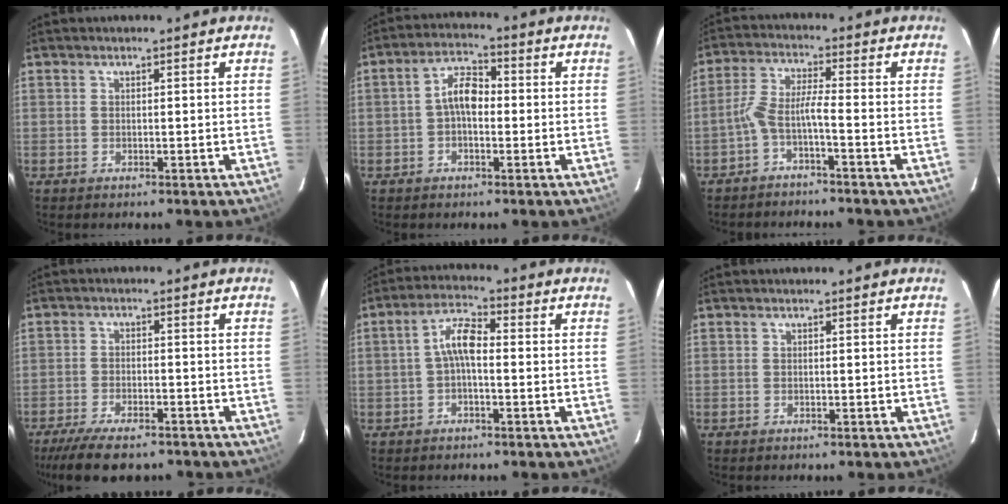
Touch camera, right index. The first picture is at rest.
{"total": 5.4, "force": [-0.6, 3.0, 4.4], "torque": [-0.083, 0.020, -0.012]}
{"total": 4.6, "force": [-2.7, -0.1, 3.7], "torque": [-0.093, 0.013, -0.051]}
{"total": 11.4, "force": [-9.1, 3.5, 5.8], "torque": [-0.136, -0.025, -0.150]}
{"total": 5.2, "force": [-0.7, 2.0, 4.8], "torque": [-0.098, 0.020, -0.015]}
{"total": 0.0}